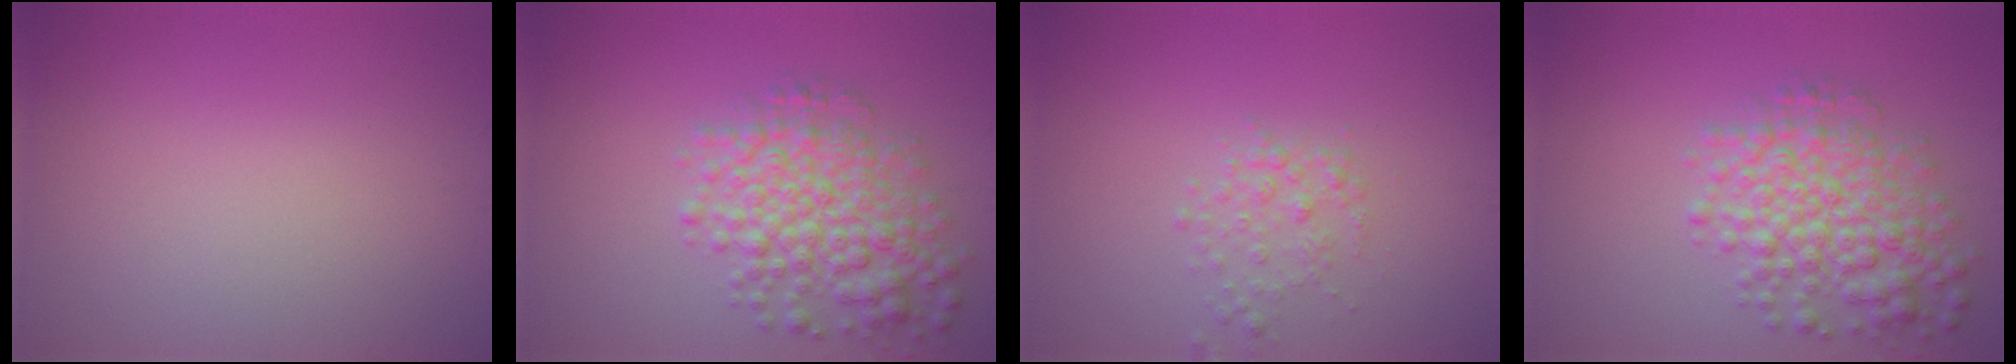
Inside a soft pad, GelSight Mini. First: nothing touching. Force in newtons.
{"total": 5.5, "press": 5.5, "slide": 0.1}
{"total": 1.7, "press": 1.7, "slide": 0.1}
{"total": 5.5, "press": 5.5, "slide": 0.1}